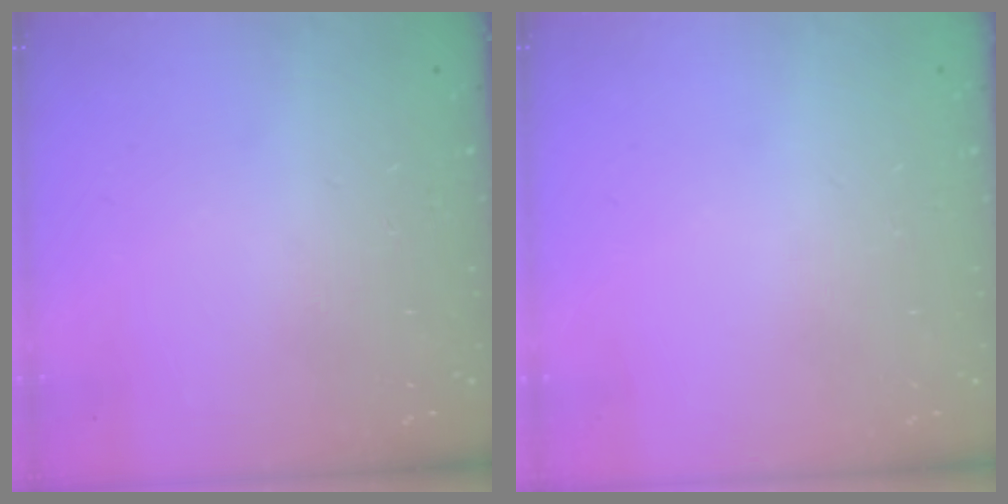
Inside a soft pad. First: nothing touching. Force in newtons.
{"total": 0.0}